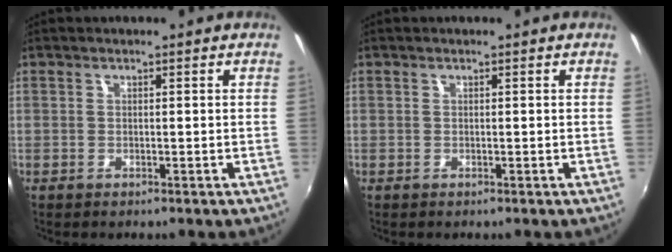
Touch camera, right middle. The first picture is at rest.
{"total": 0.0}